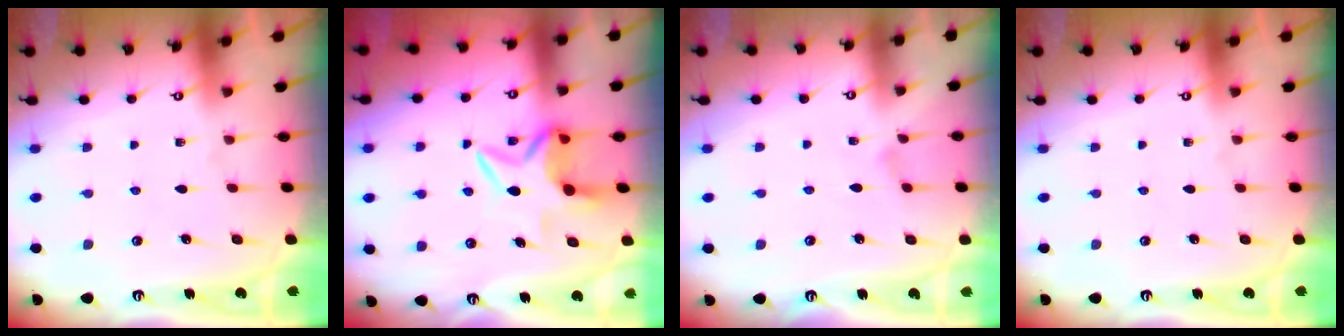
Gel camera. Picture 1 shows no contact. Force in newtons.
{"total": 6.5, "press": 6.4, "slide": 0.8}
{"total": 1.0, "press": 1.0, "slide": 0.3}
{"total": 0.0}